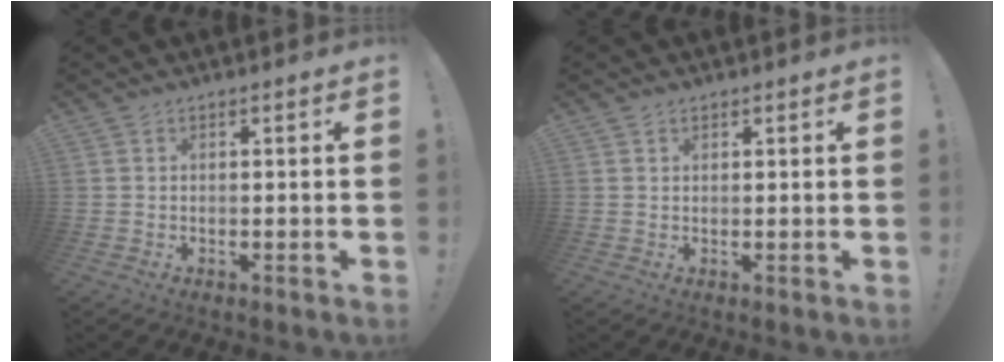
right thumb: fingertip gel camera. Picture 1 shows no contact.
{"total": 1.1, "force": [0.8, 0.7, 0.3], "torque": [-0.005, 0.000, 0.016]}